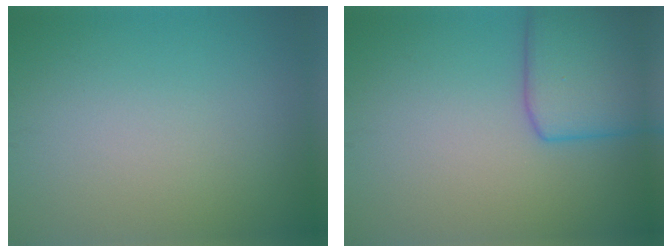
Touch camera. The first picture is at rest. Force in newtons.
{"total": 6.4, "press": 6.4, "slide": 0.3}